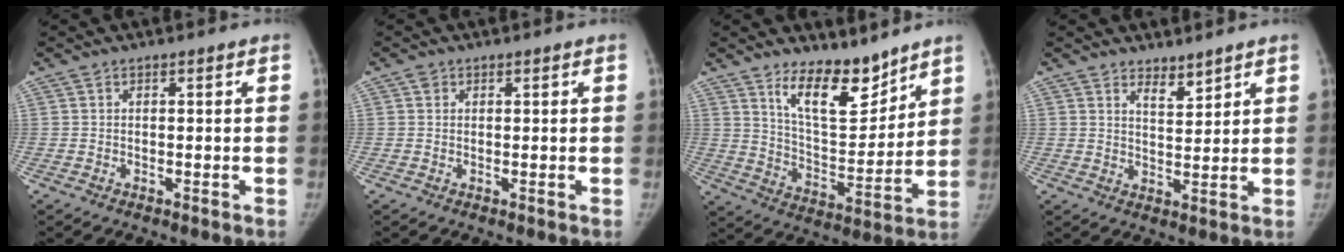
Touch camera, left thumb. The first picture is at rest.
{"total": 1.0, "force": [0.4, 0.8, 0.3], "torque": [0.002, -0.001, 0.005]}
{"total": 12.6, "force": [9.5, 4.9, 6.8], "torque": [-0.078, -0.083, 0.173]}
{"total": 3.6, "force": [3.1, 1.2, 1.4], "torque": [-0.010, -0.029, 0.054]}